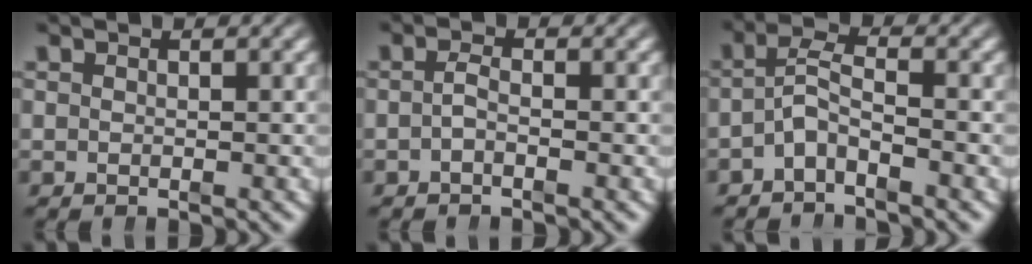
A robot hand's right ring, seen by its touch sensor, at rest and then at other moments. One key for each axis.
{"total": 1.2, "fx": -0.8, "fy": 0.2, "fz": 0.9, "tx": -0.019, "ty": -0.007, "tz": -0.015}
{"total": 3.8, "fx": -1.5, "fy": 2.7, "fz": 2.3, "tx": -0.045, "ty": -0.002, "tz": -0.037}